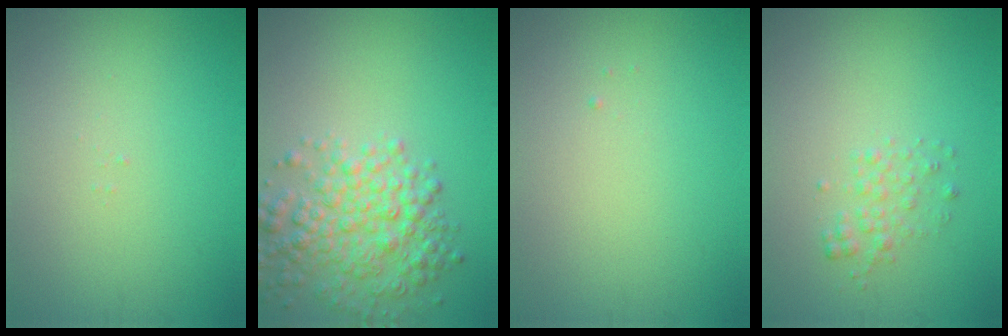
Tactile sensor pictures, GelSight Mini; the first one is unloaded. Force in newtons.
{"total": 5.2, "press": 5.2, "slide": 0.2}
{"total": 0.0}
{"total": 1.4, "press": 1.4, "slide": 0.0}